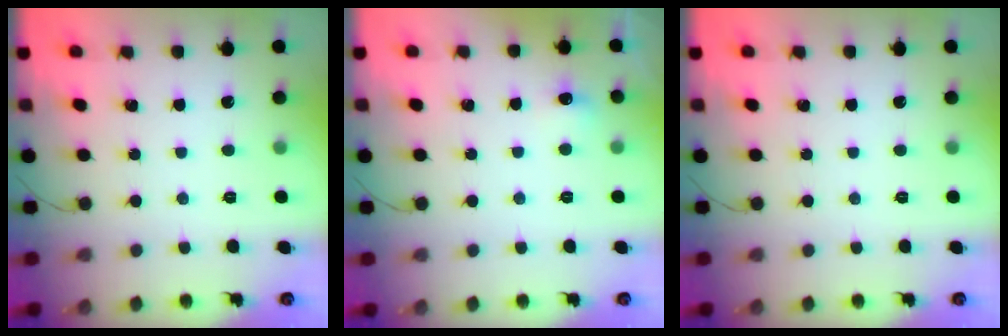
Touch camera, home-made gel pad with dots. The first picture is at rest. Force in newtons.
{"total": 5.2, "press": 5.0, "slide": 1.3}
{"total": 0.0}